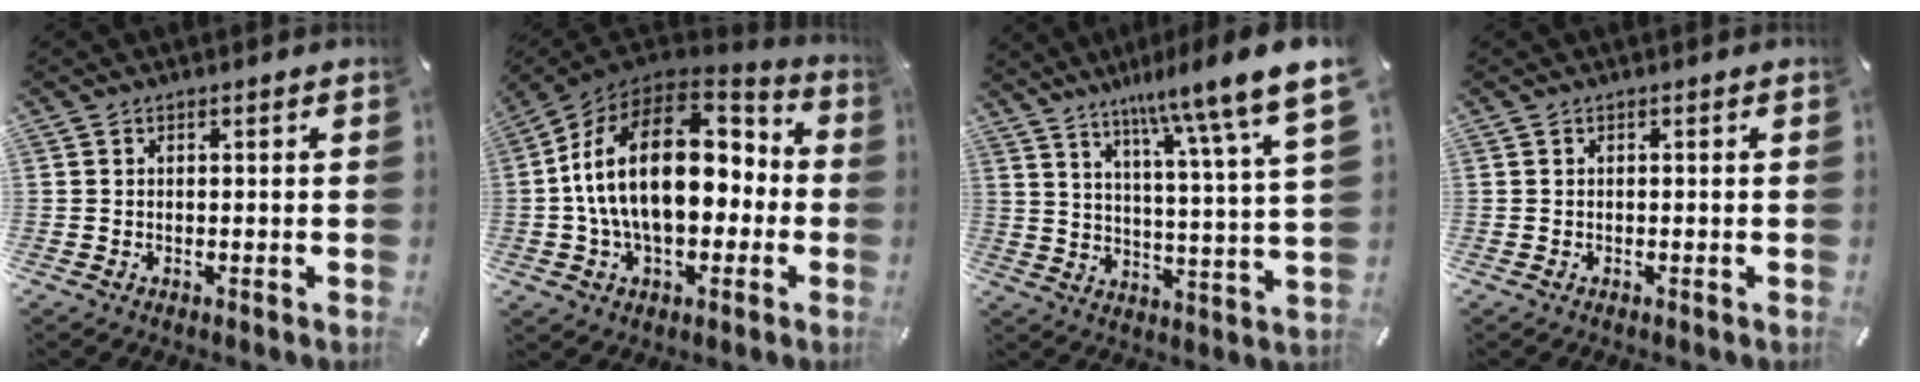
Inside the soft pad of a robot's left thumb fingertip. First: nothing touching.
{"total": 24.1, "force": [1.8, 15.2, 18.6], "torque": [-0.348, 0.005, 0.035]}
{"total": 13.3, "force": [9.8, 1.1, 9.0], "torque": [-0.145, -0.070, 0.155]}
{"total": 0.0}